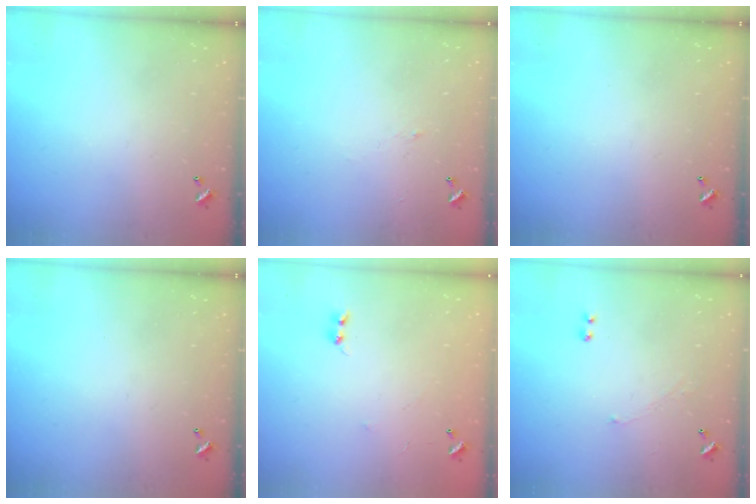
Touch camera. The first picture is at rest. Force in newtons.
{"total": 0.9, "press": 0.6, "slide": 0.6}
{"total": 0.0}
{"total": 0.0}
{"total": 5.4, "press": 5.4, "slide": 0.7}
{"total": 1.0, "press": 0.7, "slide": 0.6}